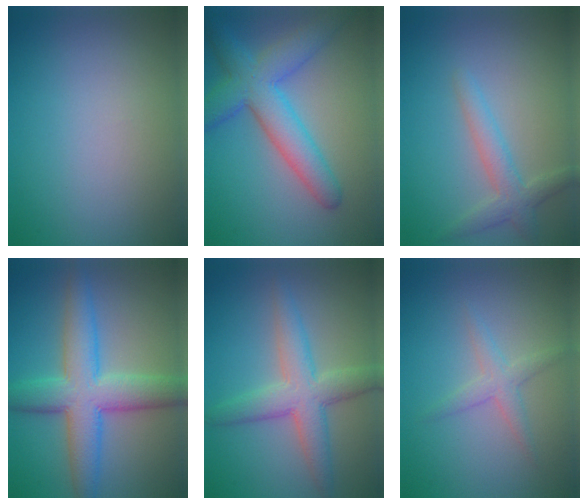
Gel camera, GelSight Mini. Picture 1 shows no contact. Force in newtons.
{"total": 6.3, "press": 6.3, "slide": 0.2}
{"total": 2.7, "press": 2.7, "slide": 0.3}
{"total": 7.4, "press": 7.4, "slide": 0.1}
{"total": 5.0, "press": 5.0, "slide": 0.1}
{"total": 2.0, "press": 2.0, "slide": 0.1}